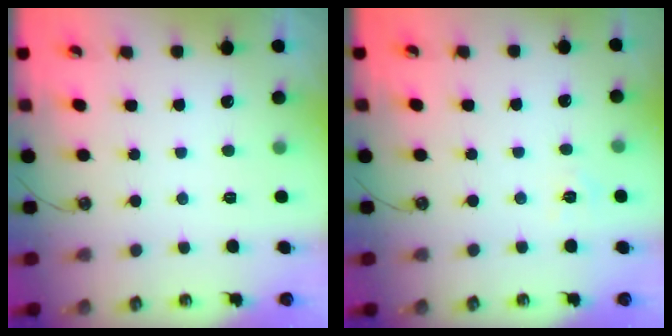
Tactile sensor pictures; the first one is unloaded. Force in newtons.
{"total": 4.2, "press": 4.2, "slide": 0.4}